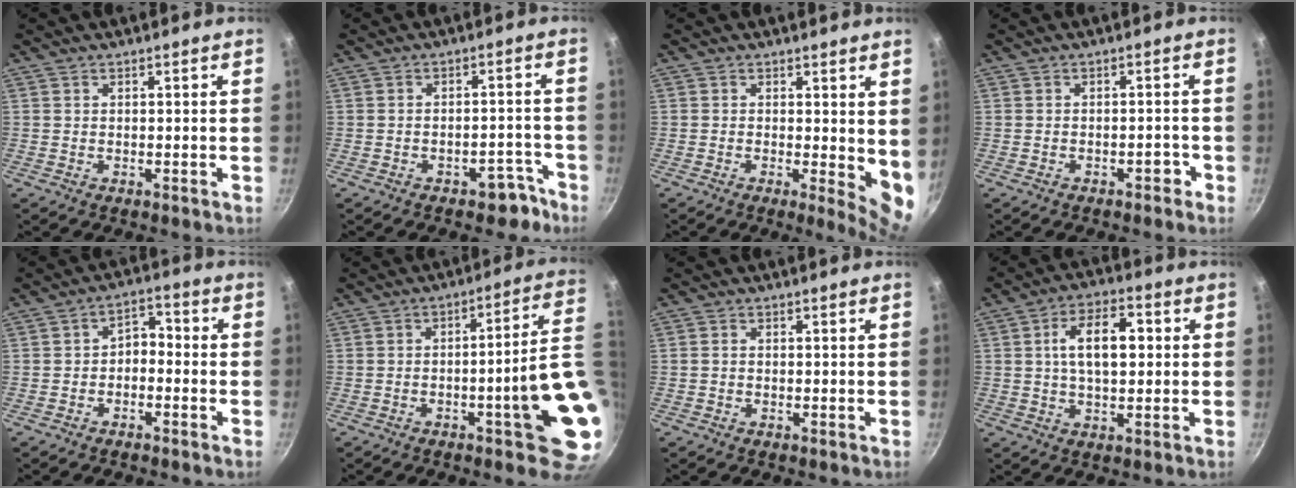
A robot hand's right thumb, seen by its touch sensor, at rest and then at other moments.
{"total": 5.1, "force": [-3.6, 2.8, 2.3], "torque": [0.005, 0.053, -0.026]}
{"total": 6.5, "force": [0.6, 2.3, 6.0], "torque": [-0.074, -0.020, 0.007]}
{"total": 2.0, "force": [-1.3, 1.0, 1.1], "torque": [-0.003, 0.023, -0.011]}
{"total": 4.2, "force": [-1.4, 2.8, 2.8], "torque": [-0.025, 0.030, -0.029]}
{"total": 16.7, "force": [-3.3, 3.1, 16.1], "torque": [-0.183, 0.023, -0.041]}
{"total": 0.7, "force": [-0.2, 0.6, 0.4], "torque": [-0.007, 0.004, -0.006]}
{"total": 10.8, "force": [1.4, 5.8, 8.9], "torque": [-0.128, 0.015, 0.016]}